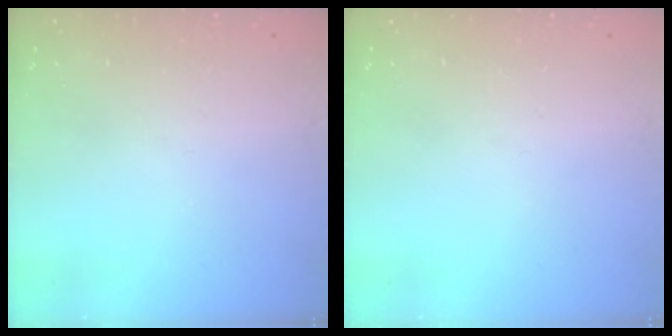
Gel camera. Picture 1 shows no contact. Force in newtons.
{"total": 0.0}